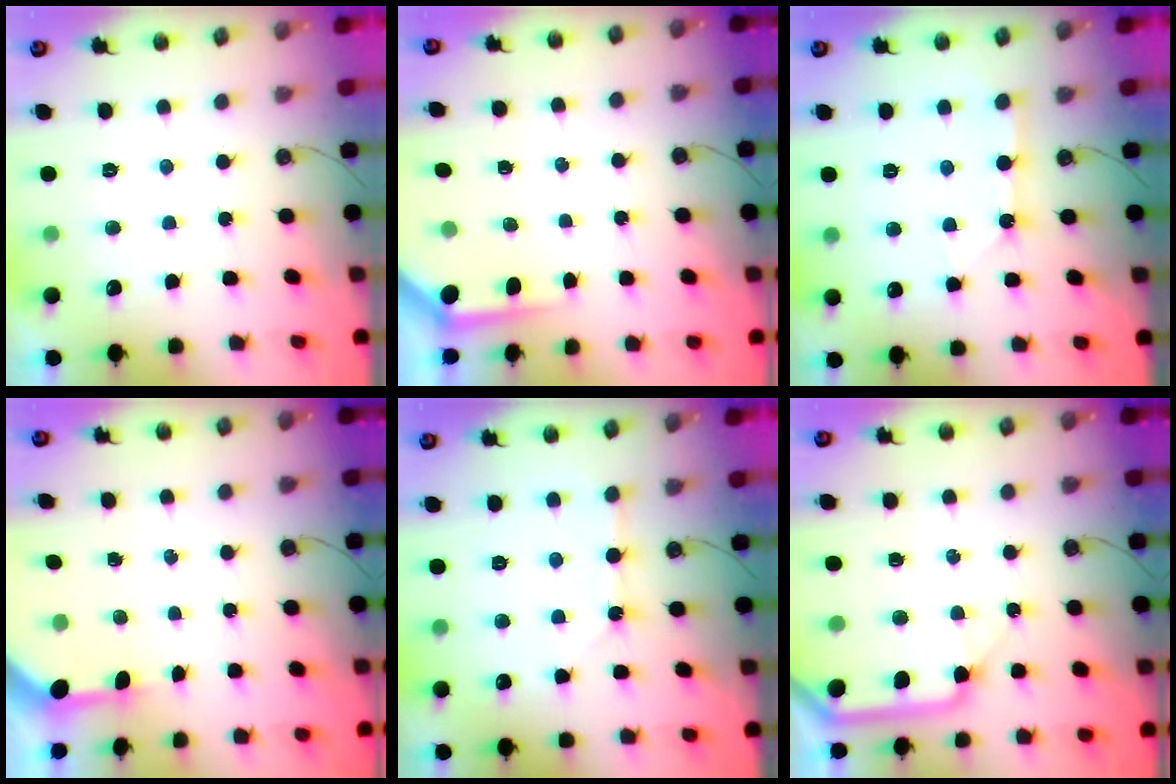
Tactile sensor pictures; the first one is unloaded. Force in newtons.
{"total": 3.7, "press": 3.7, "slide": 0.4}
{"total": 2.7, "press": 2.7, "slide": 0.4}
{"total": 3.4, "press": 3.3, "slide": 0.3}
{"total": 2.2, "press": 2.2, "slide": 0.4}
{"total": 11.2, "press": 11.1, "slide": 1.4}